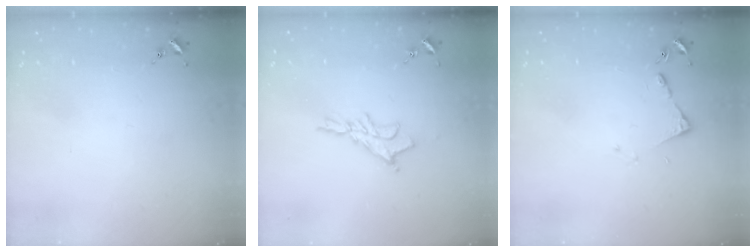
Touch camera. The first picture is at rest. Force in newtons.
{"total": 10.2, "press": 10.1, "slide": 0.9}
{"total": 4.6, "press": 4.5, "slide": 0.5}